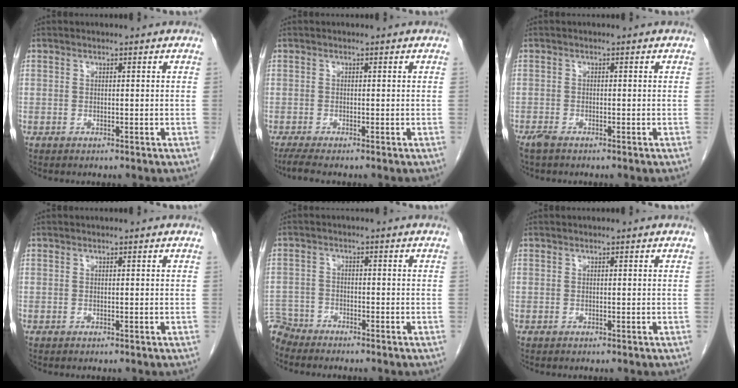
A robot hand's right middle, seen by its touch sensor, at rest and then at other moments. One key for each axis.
{"total": 2.4, "fx": -1.9, "fy": -0.2, "fz": 1.5, "tx": -0.035, "ty": -0.009, "tz": -0.039}
{"total": 1.8, "fx": -1.4, "fy": 0.5, "fz": 1.0, "tx": -0.026, "ty": -0.005, "tz": -0.026}
{"total": 0.0}
{"total": 4.9, "fx": -4.7, "fy": 1.2, "fz": -0.6, "tx": 0.017, "ty": -0.007, "tz": -0.091}
{"total": 0.0}